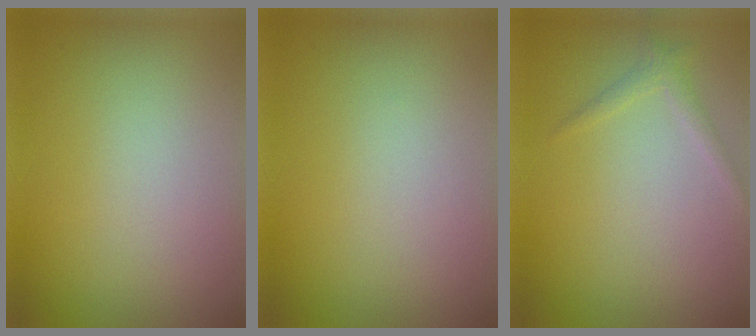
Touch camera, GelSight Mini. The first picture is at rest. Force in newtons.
{"total": 0.0}
{"total": 1.1, "press": 1.1, "slide": 0.1}